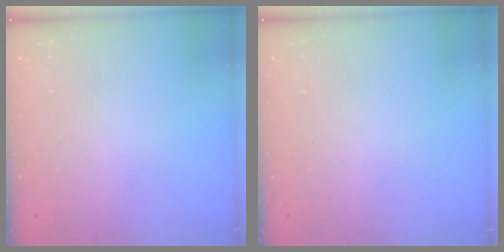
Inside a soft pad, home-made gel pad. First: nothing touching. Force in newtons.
{"total": 0.0}